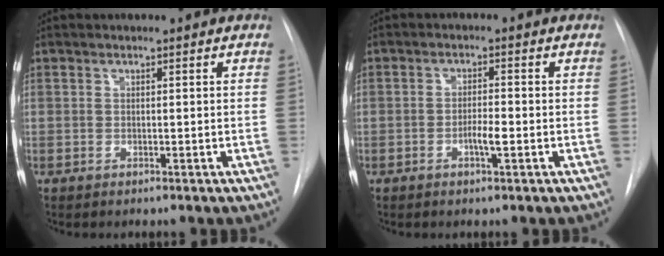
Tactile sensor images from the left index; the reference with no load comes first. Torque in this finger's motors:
{"motor_torque": [0.49, 0.19, 0.08, 0.02]}